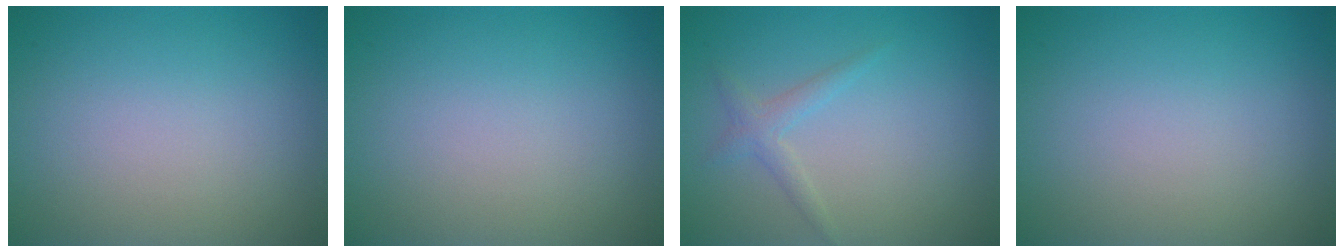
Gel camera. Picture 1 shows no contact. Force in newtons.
{"total": 0.0}
{"total": 1.5, "press": 1.5, "slide": 0.0}
{"total": 0.0}